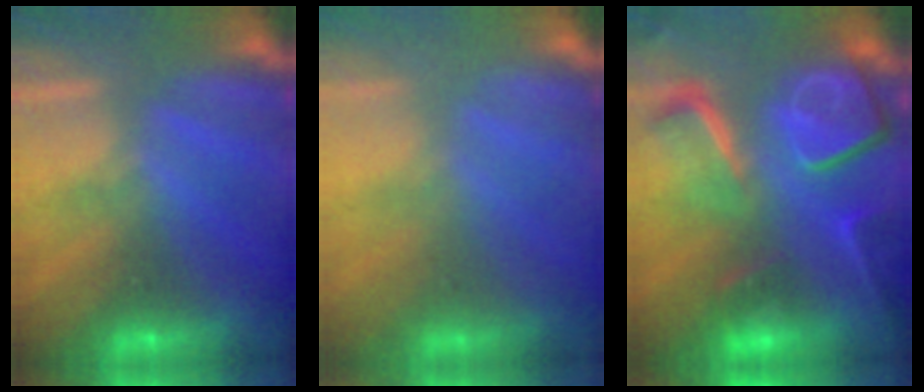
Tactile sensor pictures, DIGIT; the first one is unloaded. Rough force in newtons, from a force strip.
{"total": 2.2}
{"total": 9.1}